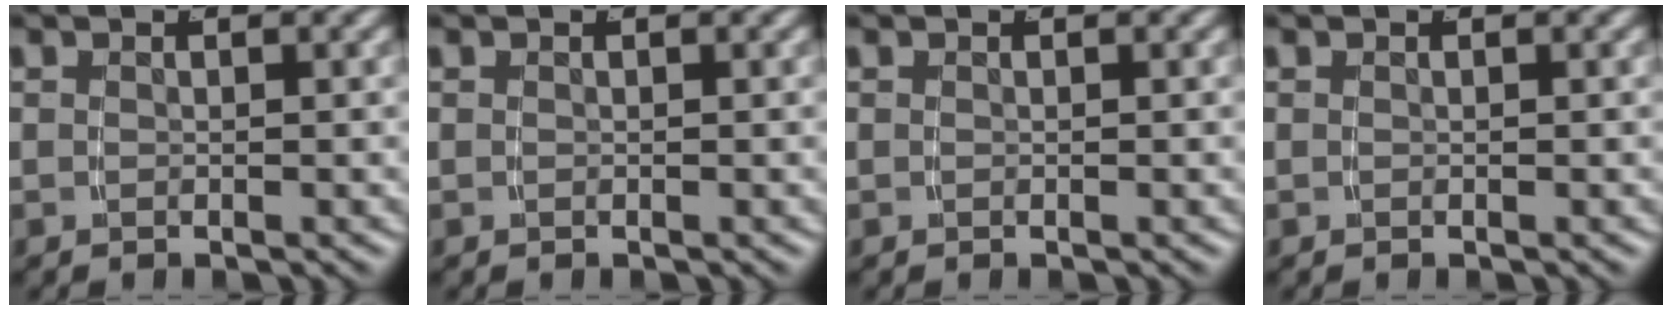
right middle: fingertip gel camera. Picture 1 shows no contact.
{"total": 0.0}
{"total": 0.0}
{"total": 0.0}